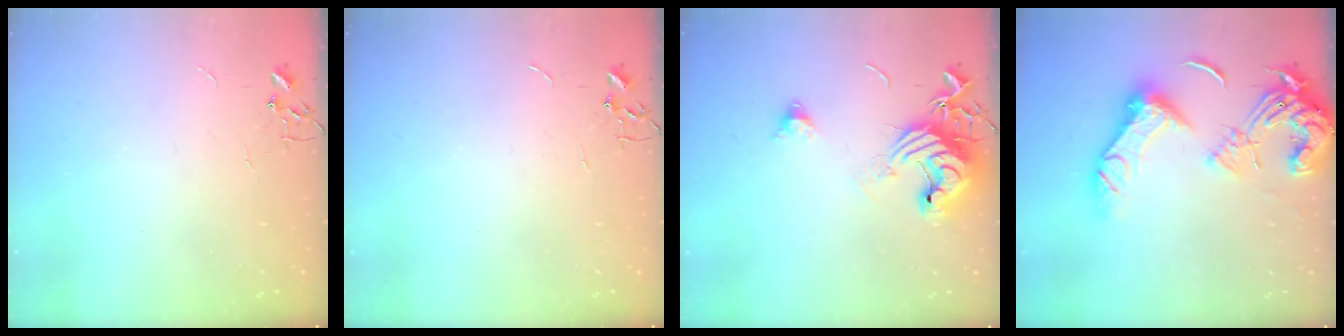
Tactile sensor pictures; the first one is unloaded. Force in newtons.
{"total": 0.0}
{"total": 13.7, "press": 13.6, "slide": 1.7}
{"total": 19.6, "press": 19.6, "slide": 1.8}